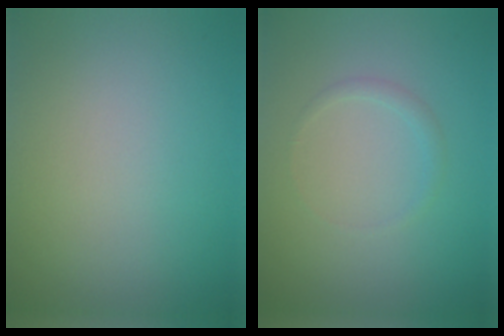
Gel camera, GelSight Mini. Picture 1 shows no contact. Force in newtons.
{"total": 0.9, "press": 0.9, "slide": 0.1}